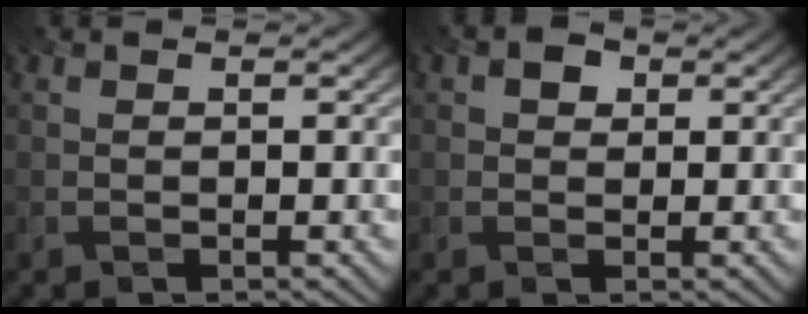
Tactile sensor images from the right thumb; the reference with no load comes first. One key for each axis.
{"total": 1.0, "fx": 0.3, "fy": 0.8, "fz": 0.6, "tx": -0.007, "ty": 0.003, "tz": 0.002}